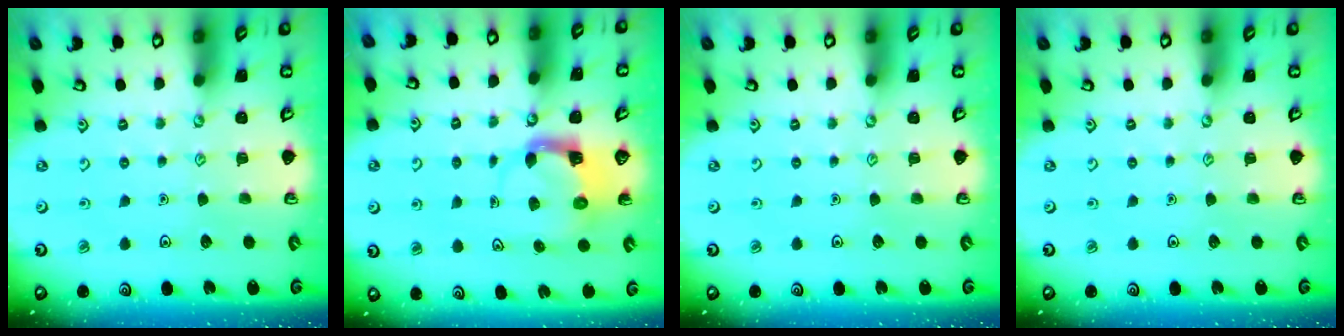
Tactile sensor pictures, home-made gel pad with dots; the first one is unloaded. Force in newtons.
{"total": 3.9, "press": 3.8, "slide": 0.7}
{"total": 0.0}
{"total": 0.0}